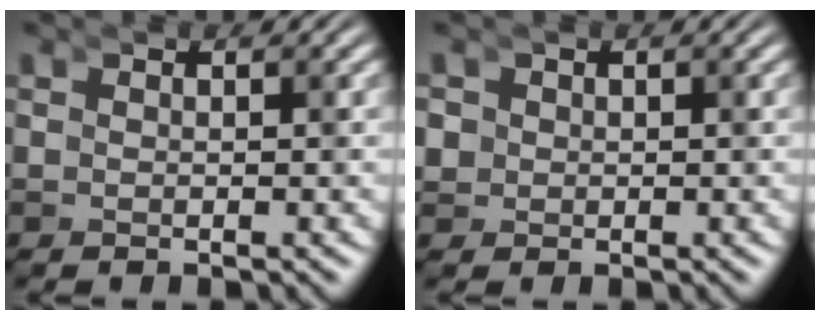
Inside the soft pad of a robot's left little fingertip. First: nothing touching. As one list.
[{"total": 0.7, "force": [-0.3, 0.6, -0.3], "torque": [-0.014, -0.013, 0.004]}]